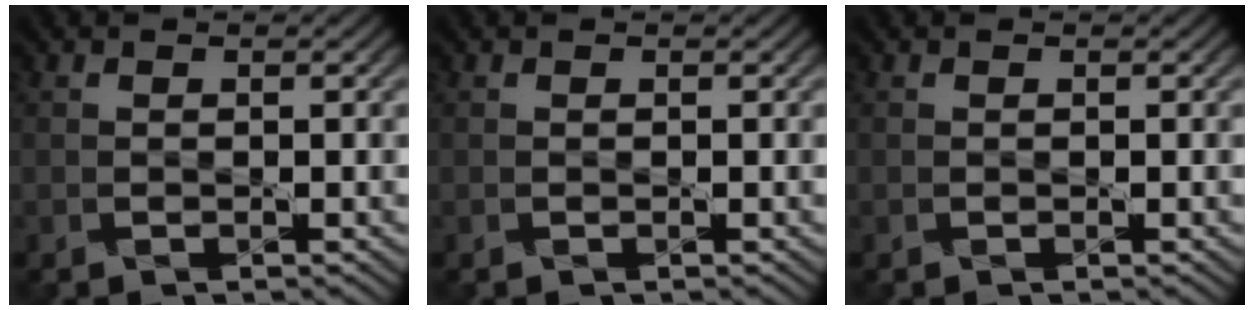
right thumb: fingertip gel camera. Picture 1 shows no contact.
{"total": 0.0}
{"total": 0.0}